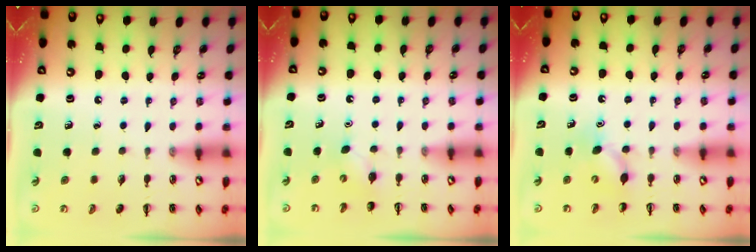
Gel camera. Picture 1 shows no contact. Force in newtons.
{"total": 2.7, "press": 2.6, "slide": 0.7}
{"total": 5.9, "press": 5.8, "slide": 1.5}